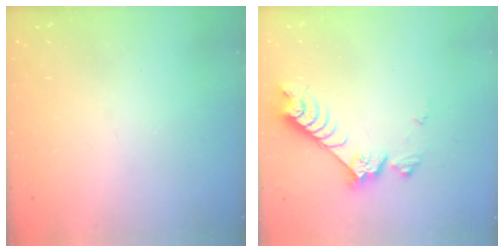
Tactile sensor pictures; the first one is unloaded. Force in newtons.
{"total": 7.4, "press": 7.3, "slide": 1.1}